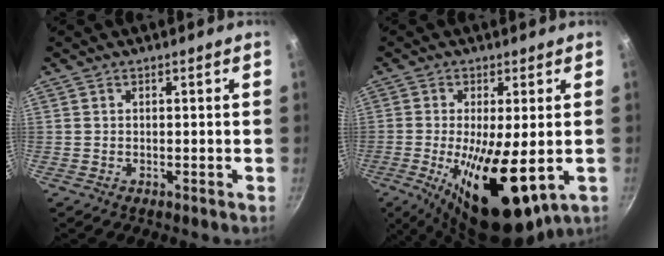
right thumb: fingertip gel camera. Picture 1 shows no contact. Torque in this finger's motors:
{"motor_torque": [1.09, 0.70, 2.39, -0.38, 0.20]}